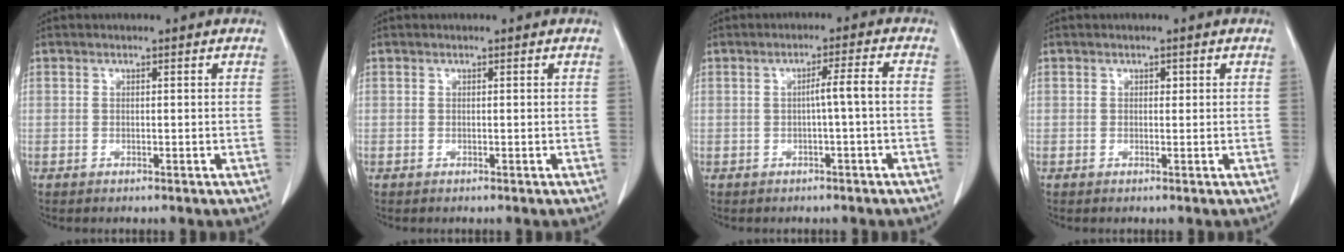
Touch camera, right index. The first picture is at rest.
{"total": 0.0}
{"total": 3.2, "force": [-0.6, -0.6, 3.1], "torque": [-0.047, 0.007, -0.007]}
{"total": 0.7, "force": [0.2, 0.5, 0.4], "torque": [-0.003, 0.001, 0.002]}